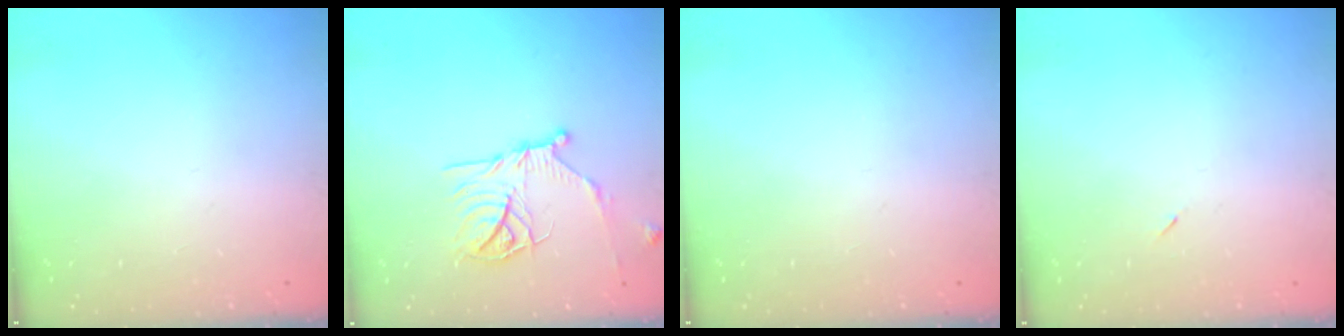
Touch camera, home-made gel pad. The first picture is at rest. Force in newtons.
{"total": 15.9, "press": 15.9, "slide": 1.5}
{"total": 0.0}
{"total": 2.6, "press": 2.3, "slide": 1.2}